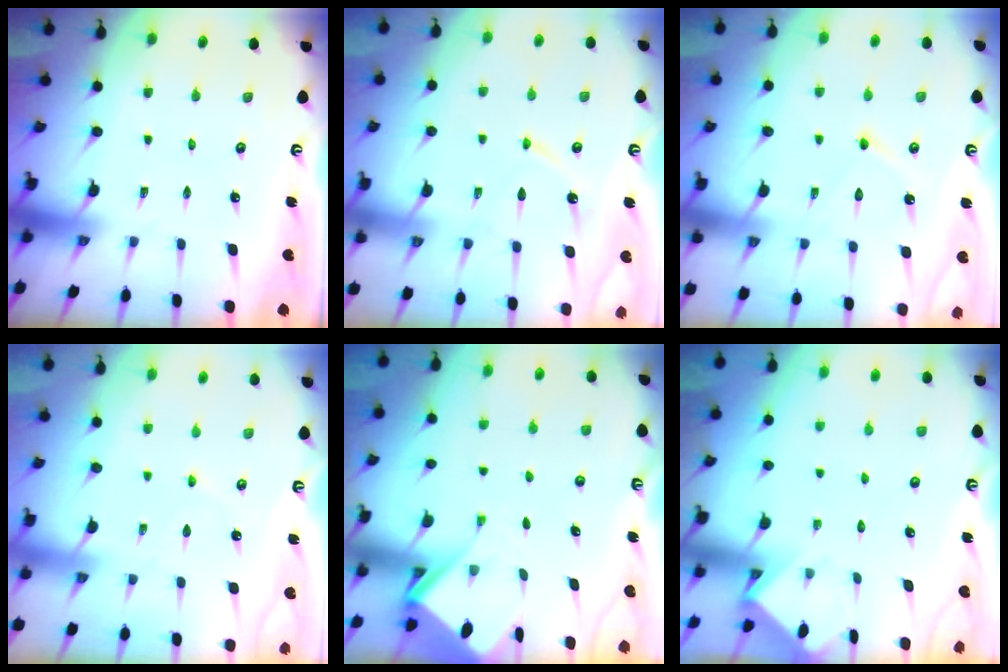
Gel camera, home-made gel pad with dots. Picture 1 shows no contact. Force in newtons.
{"total": 9.1, "press": 9.1, "slide": 0.9}
{"total": 8.9, "press": 8.9, "slide": 0.8}
{"total": 4.6, "press": 4.5, "slide": 0.7}
{"total": 4.6, "press": 4.6, "slide": 0.4}
{"total": 3.1, "press": 3.0, "slide": 0.3}